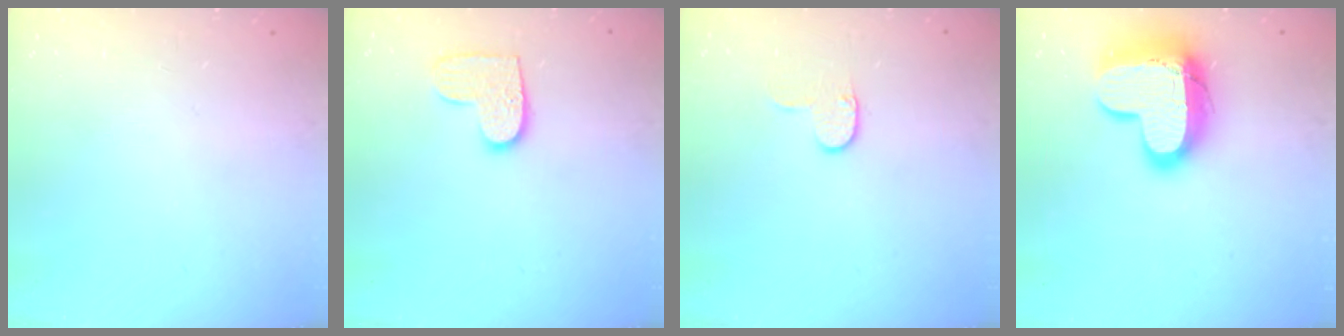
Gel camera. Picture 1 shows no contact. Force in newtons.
{"total": 8.6, "press": 8.6, "slide": 0.3}
{"total": 5.1, "press": 5.1, "slide": 0.5}
{"total": 16.2, "press": 16.1, "slide": 1.3}